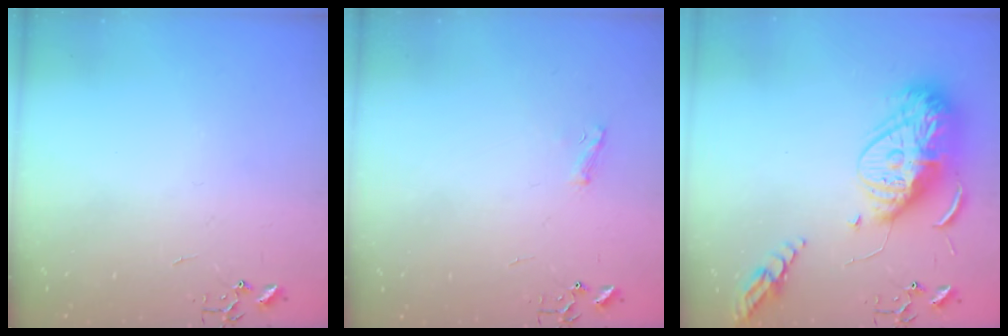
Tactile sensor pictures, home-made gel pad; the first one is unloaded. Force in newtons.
{"total": 5.5, "press": 5.5, "slide": 0.7}
{"total": 19.6, "press": 19.5, "slide": 1.9}